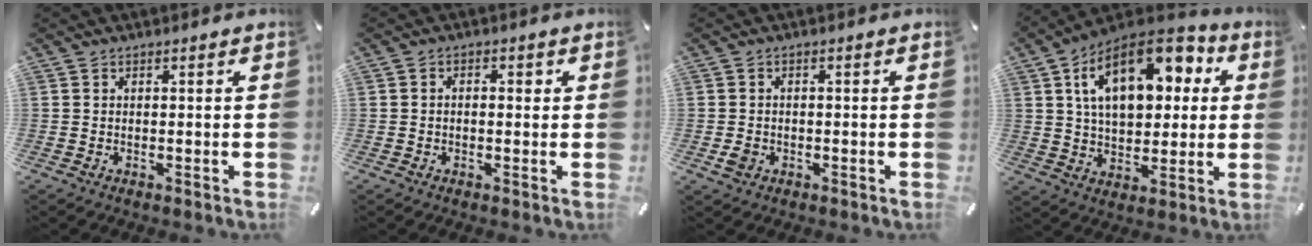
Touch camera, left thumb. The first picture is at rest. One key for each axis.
{"total": 1.8, "fx": -0.5, "fy": 1.2, "fz": 1.3, "tx": -0.024, "ty": 0.007, "tz": -0.011}
{"total": 2.6, "fx": -0.8, "fy": 2.1, "fz": 1.4, "tx": -0.030, "ty": 0.001, "tz": -0.017}
{"total": 19.6, "fx": 7.5, "fy": 11.7, "fz": 13.8, "tx": -0.235, "ty": -0.021, "tz": 0.128}